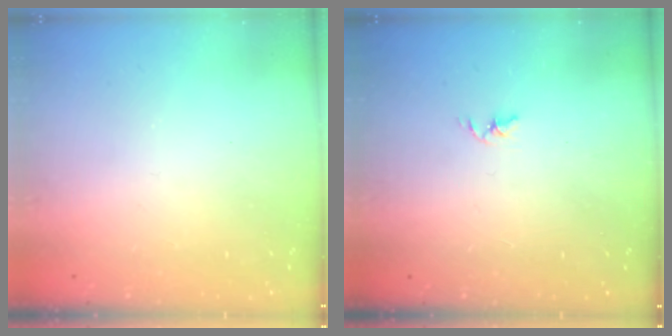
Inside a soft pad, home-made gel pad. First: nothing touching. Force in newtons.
{"total": 1.8, "press": 1.7, "slide": 0.3}